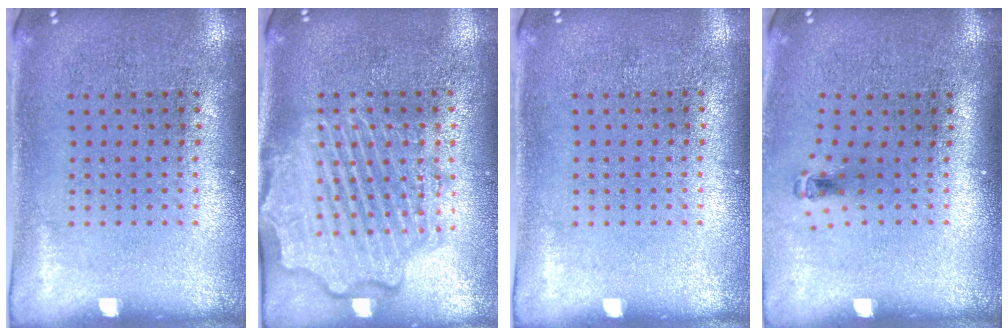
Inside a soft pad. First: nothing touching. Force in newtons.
{"total": 4.4, "press": 4.4, "slide": 0.4}
{"total": 0.0}
{"total": 0.7, "press": 0.4, "slide": 0.6}